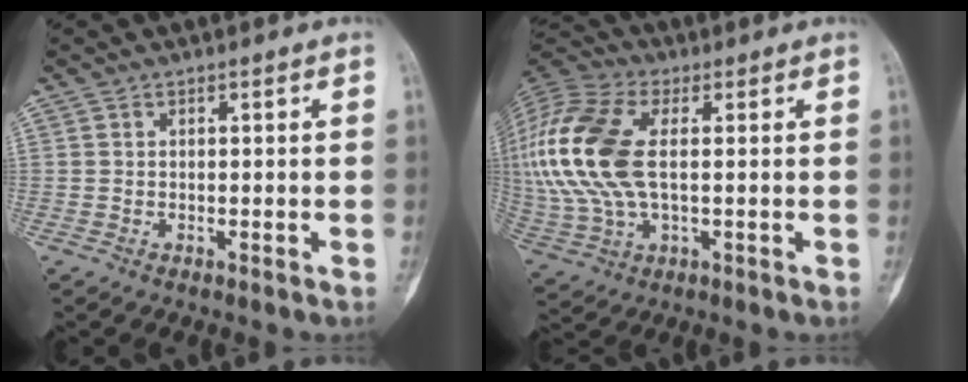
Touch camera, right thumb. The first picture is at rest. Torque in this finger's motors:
{"motor_torque": [1.43, 1.68, 1.52, -1.12, 0.77]}